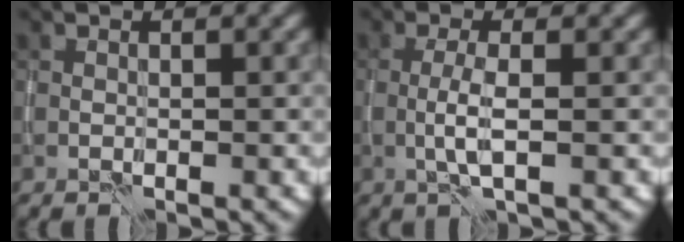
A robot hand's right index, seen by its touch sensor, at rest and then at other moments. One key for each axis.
{"total": 2.5, "fx": -0.5, "fy": 0.3, "fz": 2.4, "tx": -0.053, "ty": -0.001, "tz": -0.011}